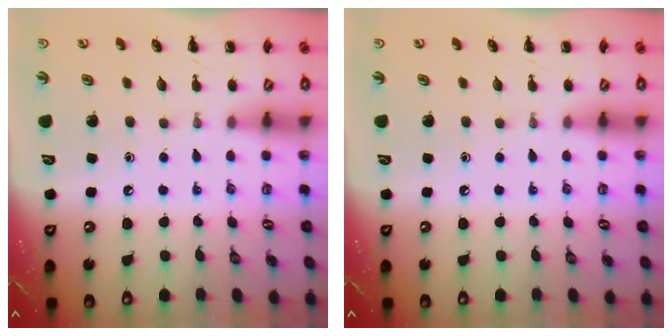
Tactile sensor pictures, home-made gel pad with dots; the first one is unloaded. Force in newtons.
{"total": 0.0}